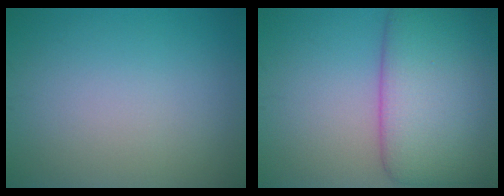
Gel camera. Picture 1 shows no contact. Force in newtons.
{"total": 10.4, "press": 10.4, "slide": 0.7}